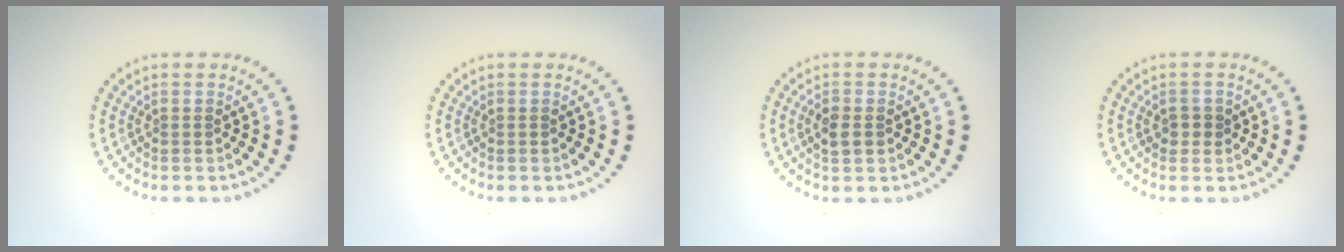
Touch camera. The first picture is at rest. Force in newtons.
{"total": 0.0}
{"total": 1.8, "press": 1.8, "slide": 0.3}
{"total": 1.3, "press": 1.2, "slide": 0.5}